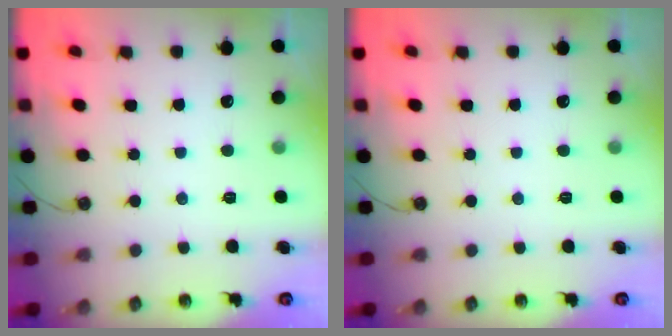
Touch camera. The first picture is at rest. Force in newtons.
{"total": 0.0}